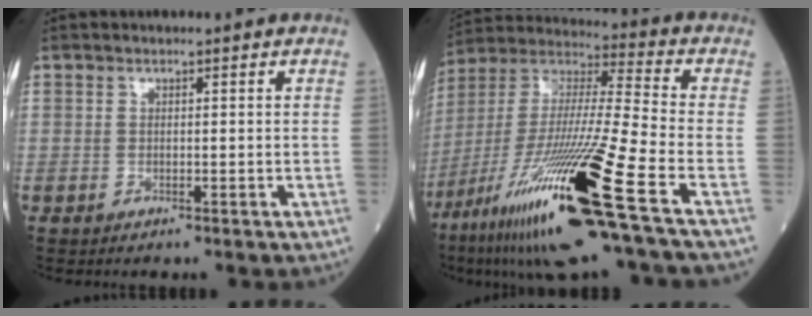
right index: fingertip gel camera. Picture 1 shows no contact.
{"total": 25.0, "force": [-12.6, 0.3, 21.6], "torque": [-0.419, -0.056, -0.234]}